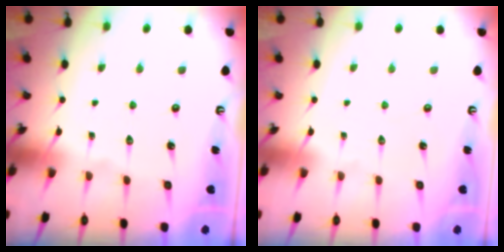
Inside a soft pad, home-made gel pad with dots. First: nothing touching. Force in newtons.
{"total": 0.0}